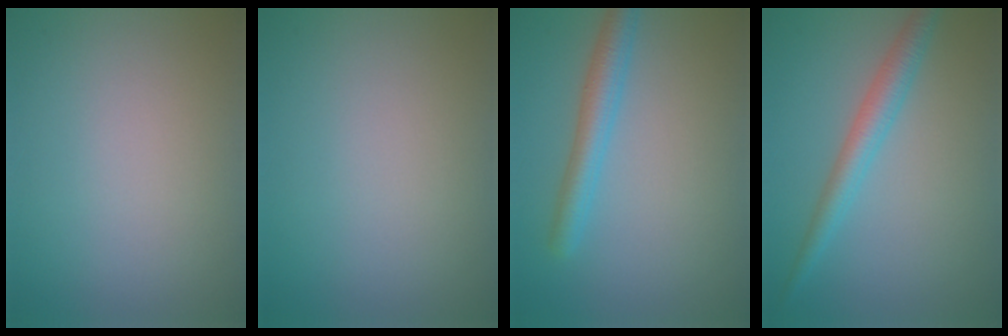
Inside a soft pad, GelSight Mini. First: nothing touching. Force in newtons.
{"total": 0.0}
{"total": 3.3, "press": 3.3, "slide": 0.1}
{"total": 3.0, "press": 3.0, "slide": 0.1}